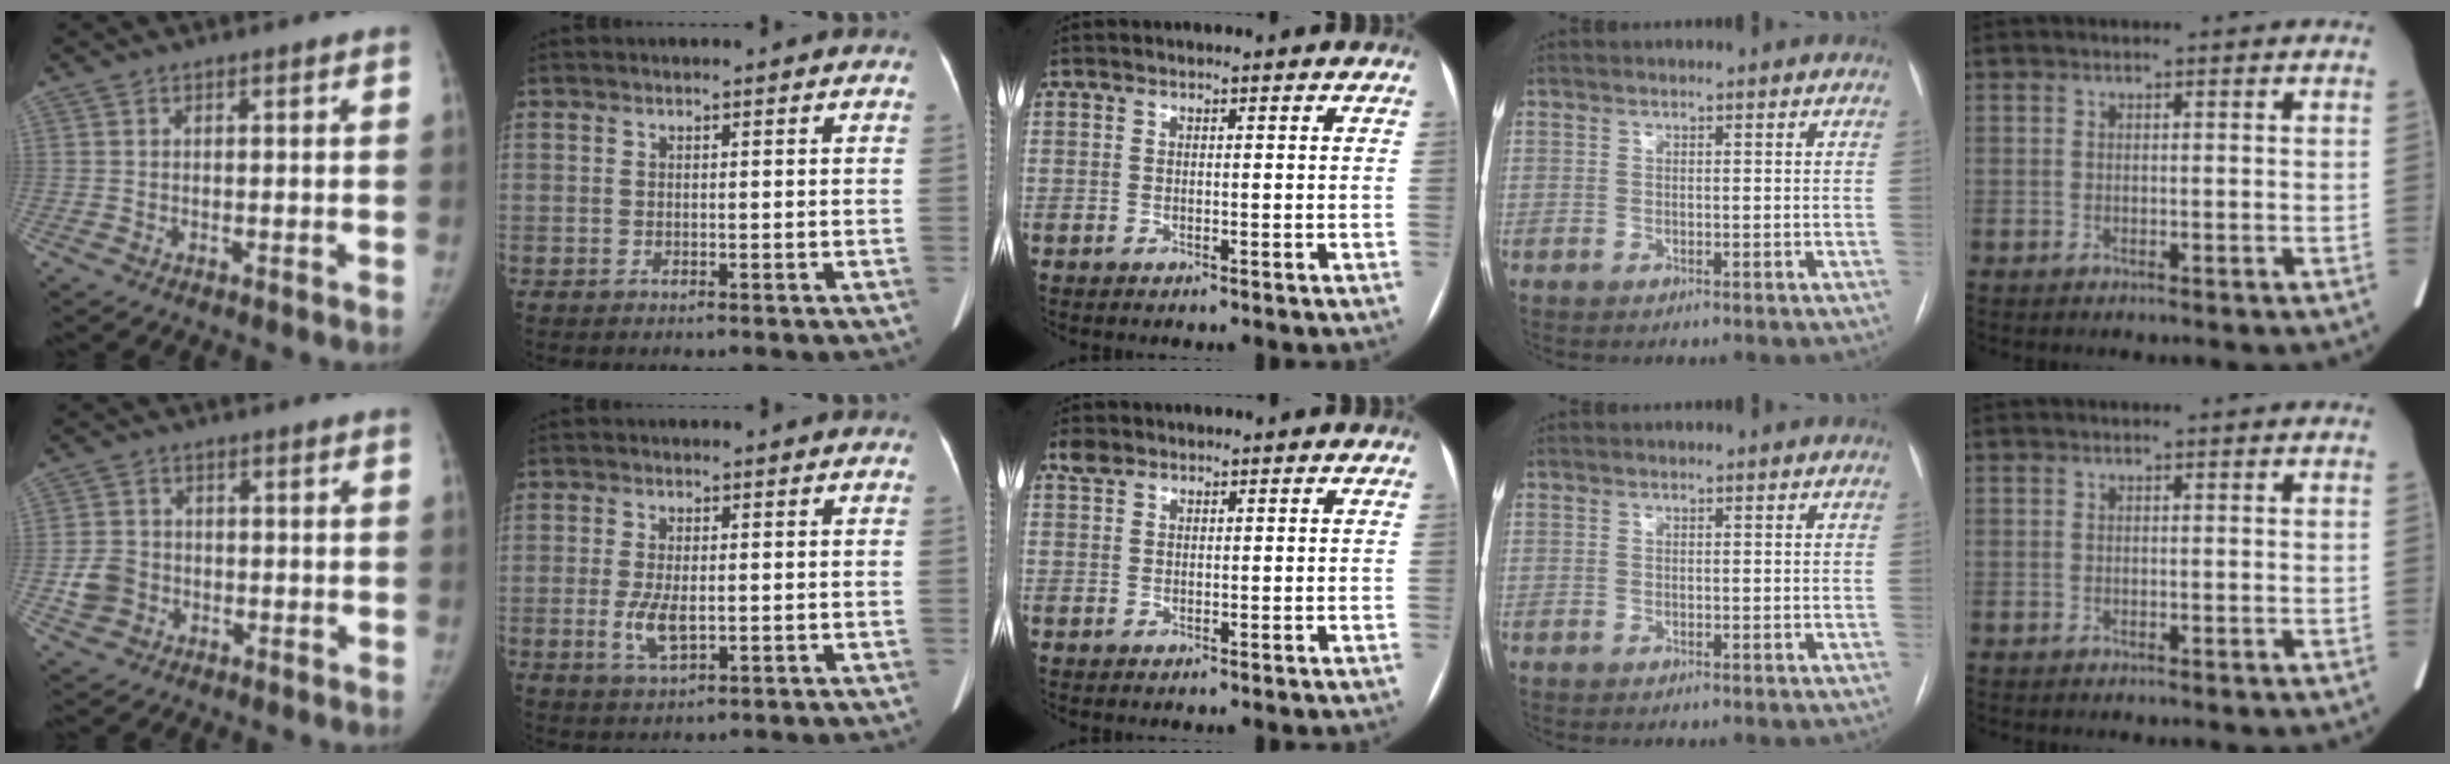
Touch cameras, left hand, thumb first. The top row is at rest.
{"thumb": {"total": 5.4, "force": [-1.4, 4.7, 2.1], "torque": [-0.030, 0.013, -0.027]}, "index": {"total": 4.5, "force": [-0.7, 1.7, 4.1], "torque": [-0.088, -0.008, -0.009]}, "middle": {"total": 1.8, "force": [1.4, 1.0, 0.5], "torque": [-0.014, 0.012, 0.028]}}